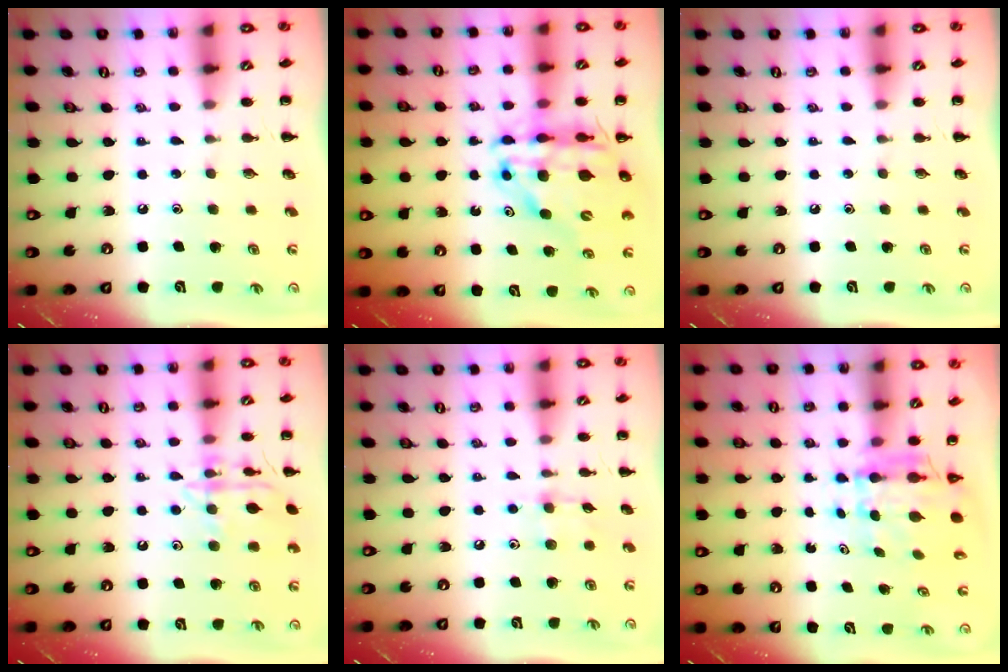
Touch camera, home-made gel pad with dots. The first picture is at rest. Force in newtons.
{"total": 16.2, "press": 15.6, "slide": 4.3}
{"total": 0.0}
{"total": 13.0, "press": 13.0, "slide": 0.6}
{"total": 4.4, "press": 4.1, "slide": 1.4}
{"total": 5.5, "press": 5.3, "slide": 1.4}